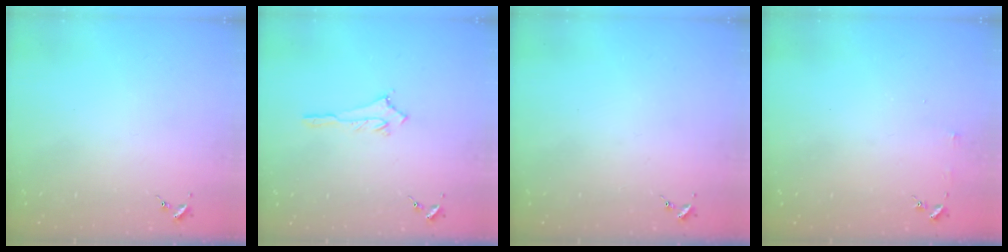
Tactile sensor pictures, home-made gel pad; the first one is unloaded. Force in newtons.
{"total": 2.9, "press": 2.9, "slide": 0.2}
{"total": 0.0}
{"total": 3.0, "press": 3.0, "slide": 0.3}